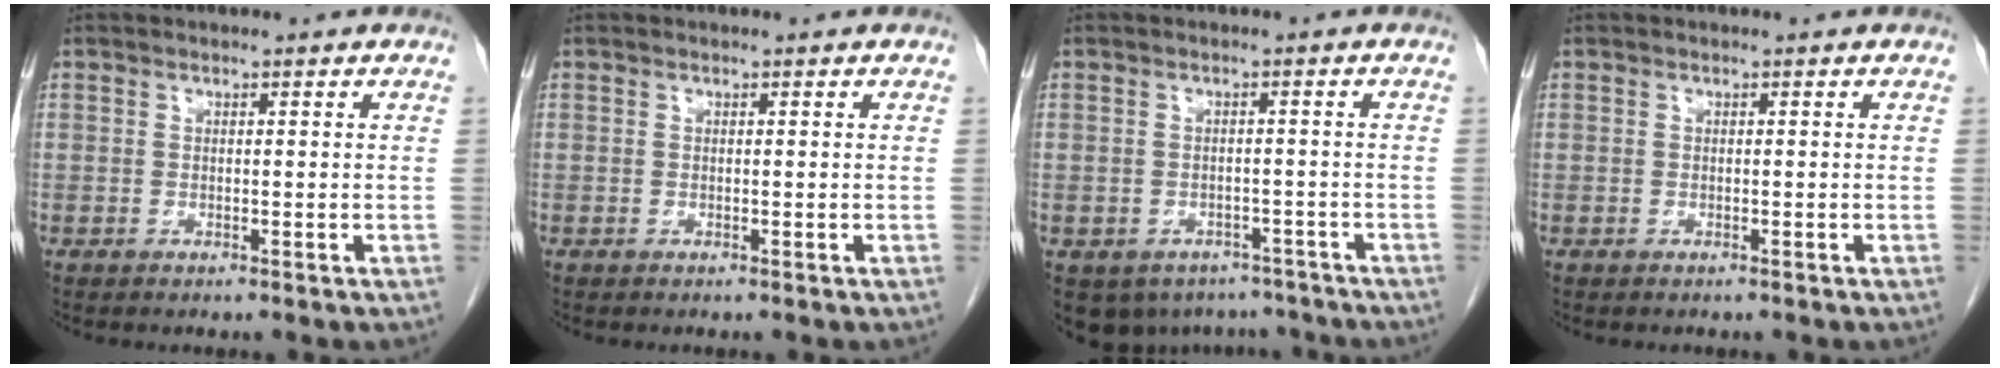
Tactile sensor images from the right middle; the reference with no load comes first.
{"total": 0.0}
{"total": 8.8, "force": [-6.5, 5.6, 1.7], "torque": [-0.029, 0.005, -0.076]}
{"total": 0.0}